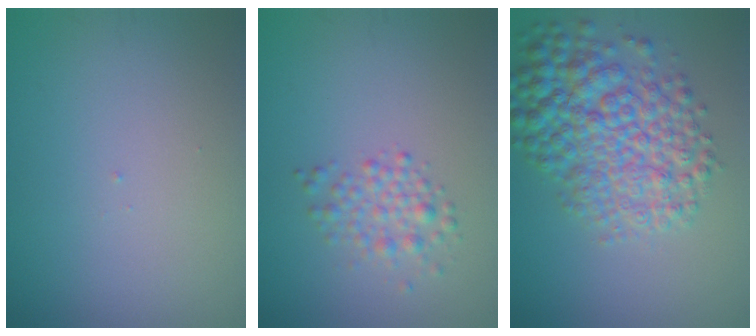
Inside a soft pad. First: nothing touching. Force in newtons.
{"total": 2.2, "press": 2.2, "slide": 0.1}
{"total": 7.7, "press": 7.7, "slide": 0.2}